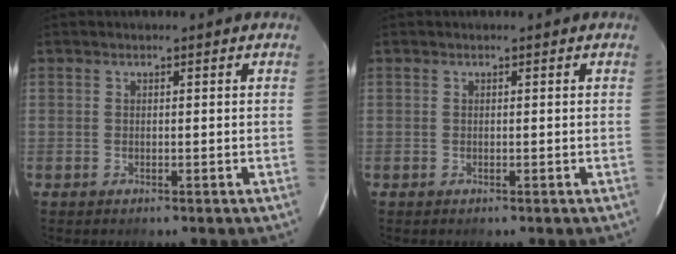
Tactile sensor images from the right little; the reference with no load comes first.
{"total": 0.0}